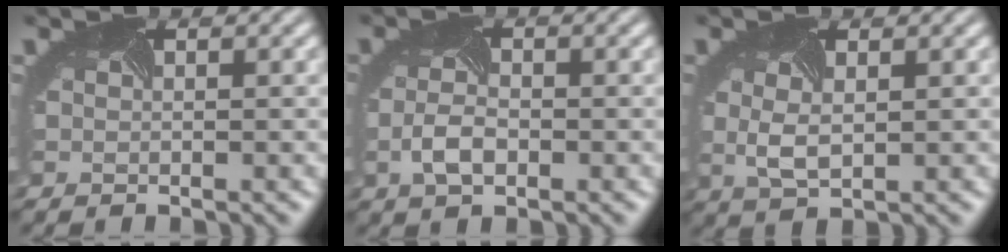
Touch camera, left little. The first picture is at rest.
{"total": 2.4, "force": [-1.0, 1.3, 1.8], "torque": [-0.045, -0.006, -0.016]}
{"total": 2.2, "force": [0.2, 1.1, 1.9], "torque": [-0.050, -0.004, 0.007]}